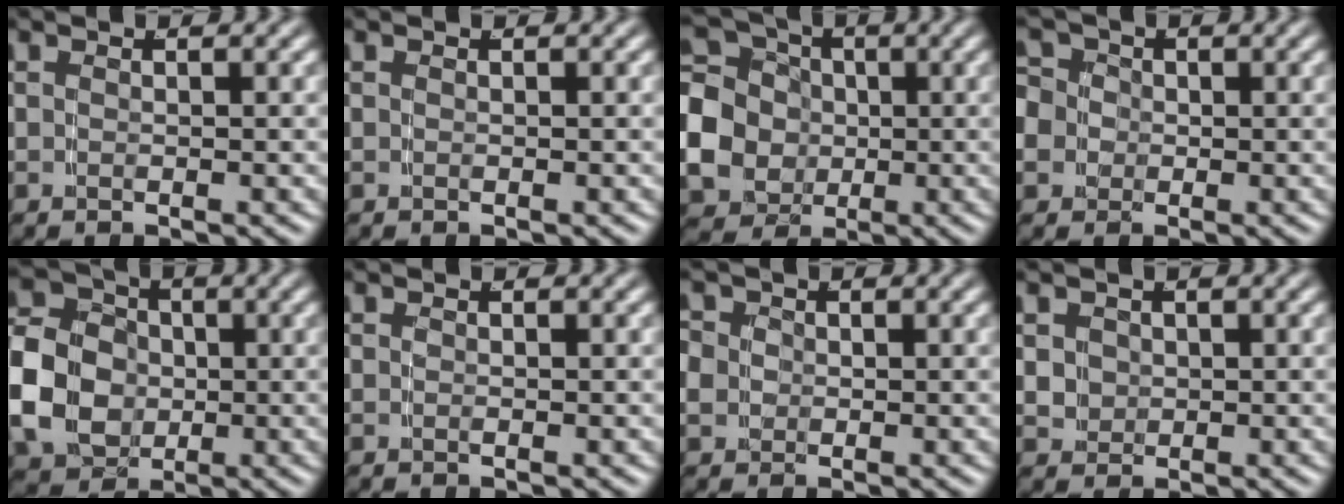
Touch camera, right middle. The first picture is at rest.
{"total": 0.0}
{"total": 12.6, "force": [-0.9, 11.2, 5.7], "torque": [-0.137, -0.043, -0.013]}
{"total": 6.7, "force": [-0.3, 6.2, 2.5], "torque": [-0.071, -0.021, -0.008]}
{"total": 10.3, "force": [-0.9, 8.8, 5.1], "torque": [-0.119, -0.027, -0.011]}
{"total": 0.0}
{"total": 3.4, "force": [0.0, 3.1, 1.4], "torque": [-0.043, -0.010, 0.000]}
{"total": 2.5, "force": [0.4, 2.3, 1.0], "torque": [-0.027, -0.015, 0.018]}